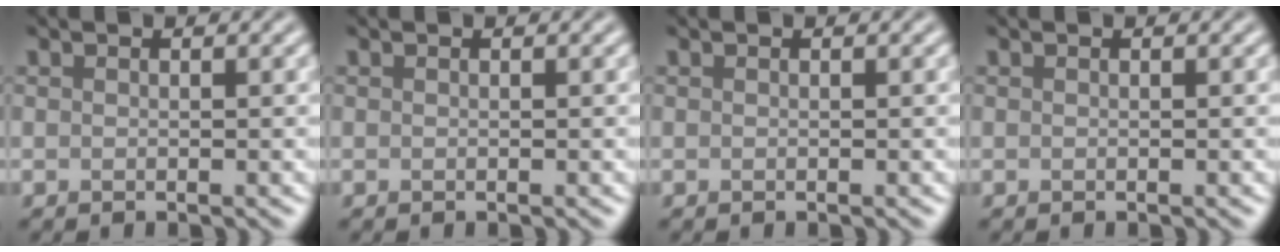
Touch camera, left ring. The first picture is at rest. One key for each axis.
{"total": 0.0}
{"total": 0.0}
{"total": 0.0}